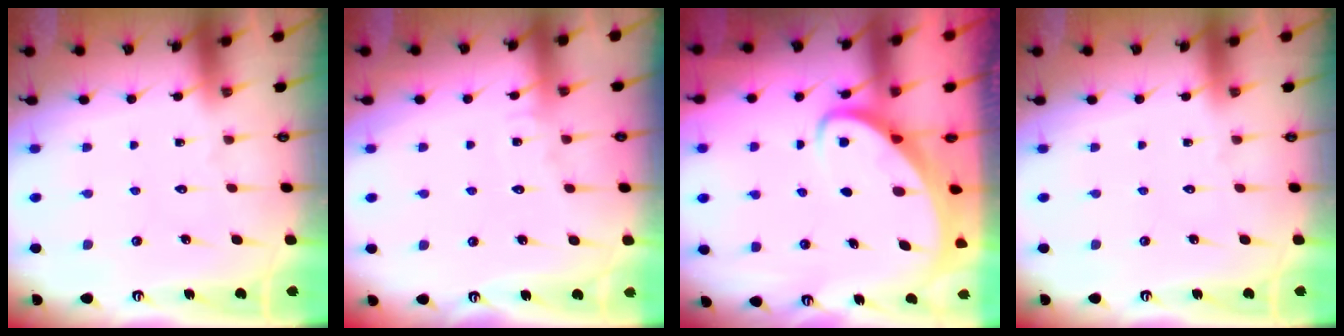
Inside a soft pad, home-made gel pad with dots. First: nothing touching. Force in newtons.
{"total": 5.2, "press": 5.2, "slide": 0.5}
{"total": 3.0, "press": 3.0, "slide": 0.4}
{"total": 0.0}